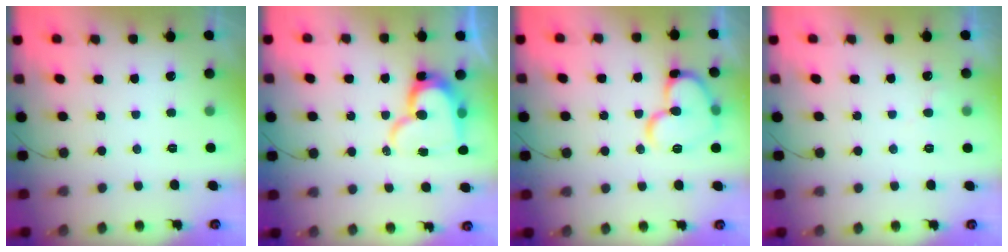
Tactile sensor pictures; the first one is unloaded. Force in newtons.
{"total": 14.4, "press": 14.4, "slide": 1.1}
{"total": 14.8, "press": 14.7, "slide": 1.5}
{"total": 4.5, "press": 4.5, "slide": 0.4}